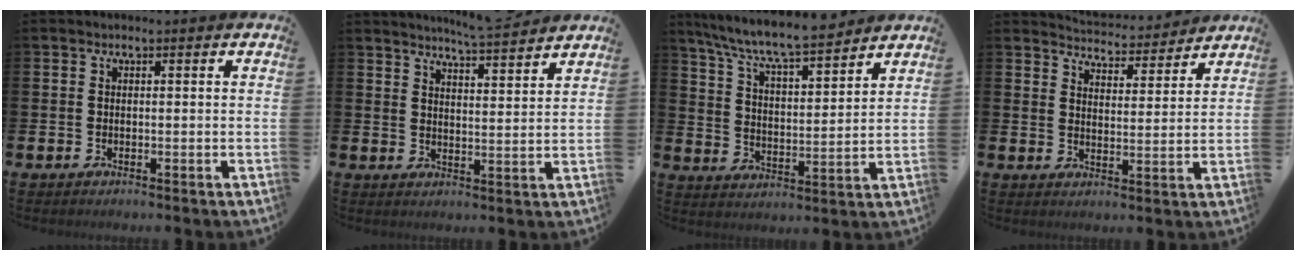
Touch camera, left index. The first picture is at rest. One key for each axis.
{"total": 5.3, "fx": 5.2, "fy": -0.7, "fz": 0.7, "tx": -0.023, "ty": -0.036, "tz": 0.091}
{"total": 8.4, "fx": 7.9, "fy": 0.8, "fz": 2.8, "tx": -0.087, "ty": -0.055, "tz": 0.138}
{"total": 4.7, "fx": 4.6, "fy": 0.6, "fz": -0.1, "tx": -0.010, "ty": -0.040, "tz": 0.078}